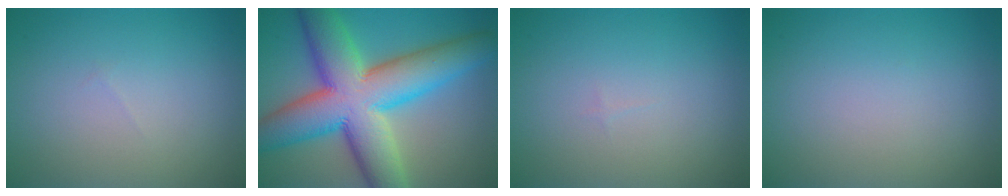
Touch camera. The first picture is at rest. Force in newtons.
{"total": 14.0, "press": 14.0, "slide": 0.5}
{"total": 0.0}
{"total": 0.0}